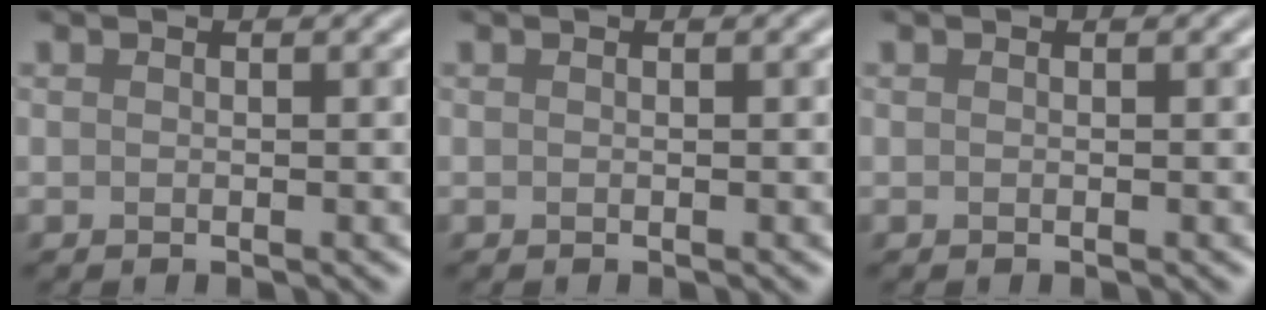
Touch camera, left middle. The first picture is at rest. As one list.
[{"total": 0.0}, {"total": 0.0}]